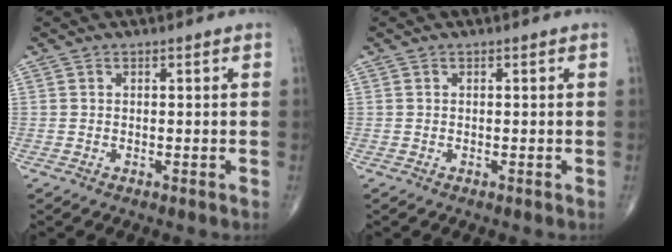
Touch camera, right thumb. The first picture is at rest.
{"total": 0.0}